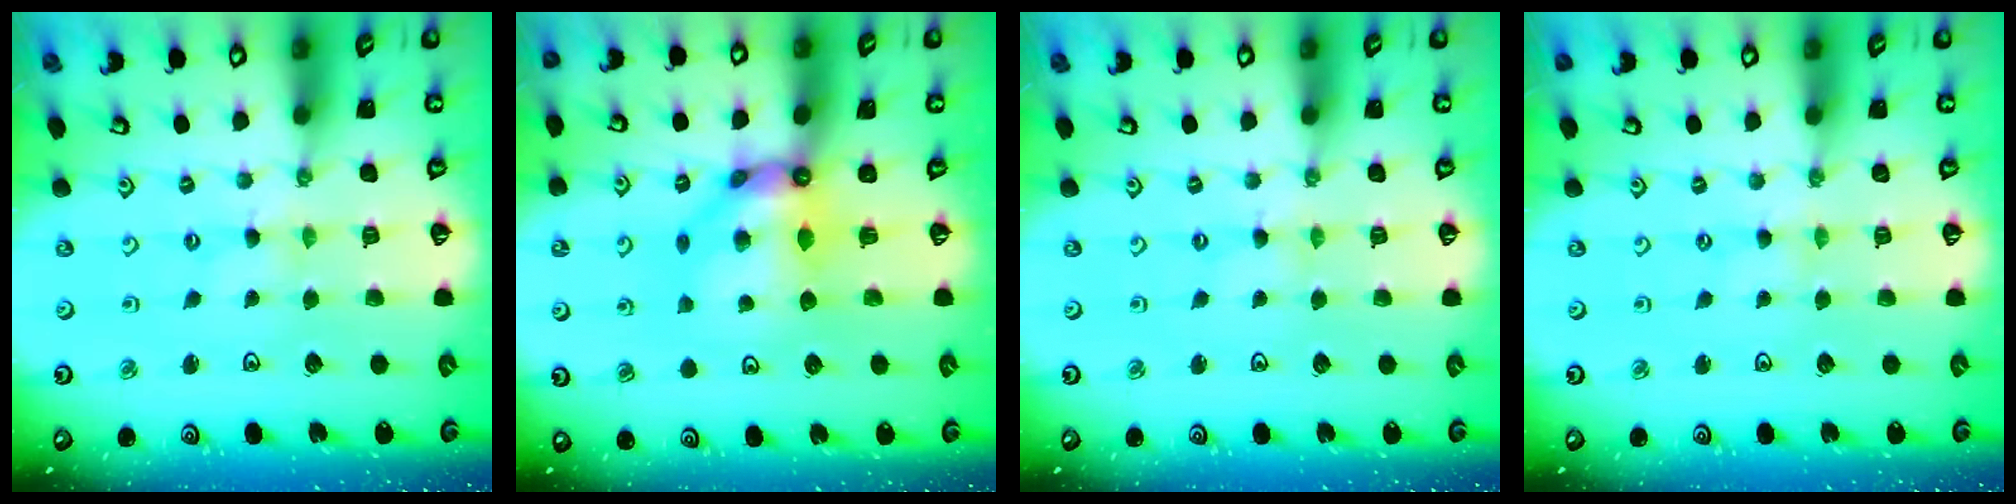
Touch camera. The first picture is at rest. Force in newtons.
{"total": 10.2, "press": 10.2, "slide": 1.2}
{"total": 1.3, "press": 1.3, "slide": 0.2}
{"total": 0.0}